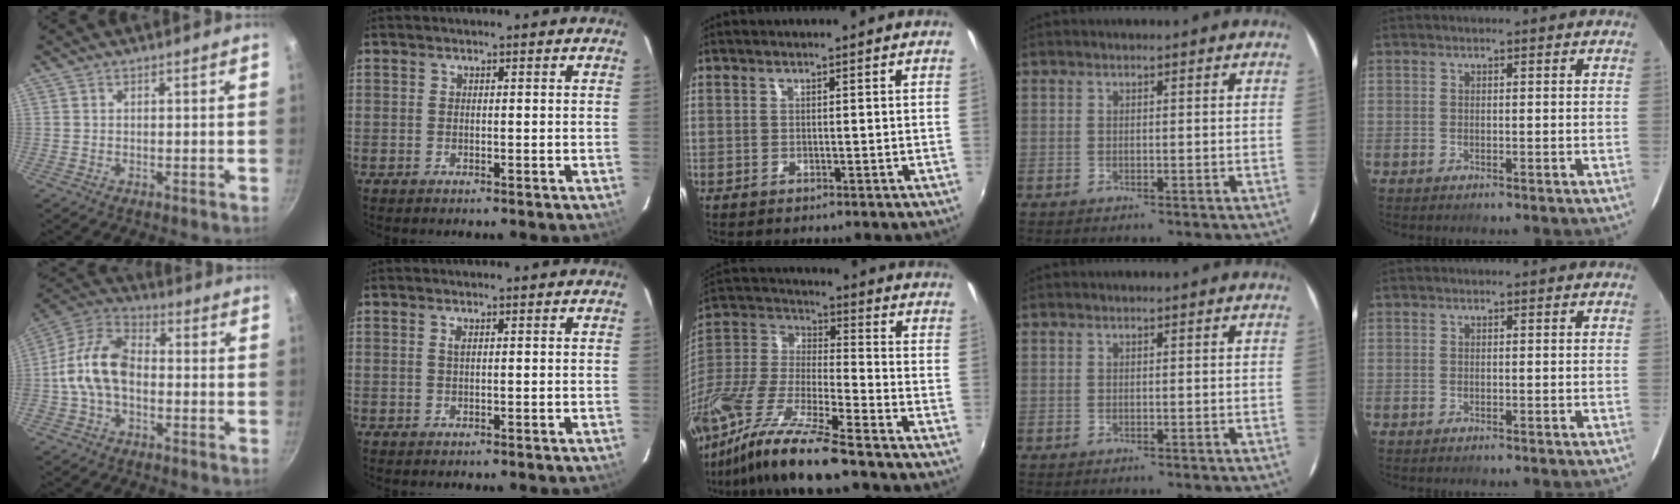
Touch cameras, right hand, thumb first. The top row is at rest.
{"thumb": {"total": 12.3, "force": [-1.6, 7.8, 9.4], "torque": [-0.165, 0.043, -0.051]}, "index": {"total": 0.7, "force": [0.3, 0.0, 0.6], "torque": [-0.013, 0.002, 0.004]}, "middle": {"total": 19.7, "force": [-14.6, 2.1, 13.1], "torque": [-0.257, -0.028, -0.284]}}